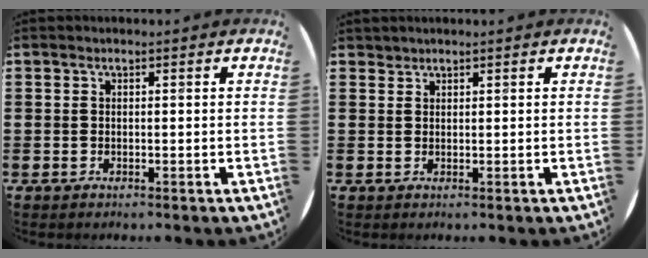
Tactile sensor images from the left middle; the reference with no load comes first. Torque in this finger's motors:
{"motor_torque": [-0.22, 0.14, -0.02, -0.01]}